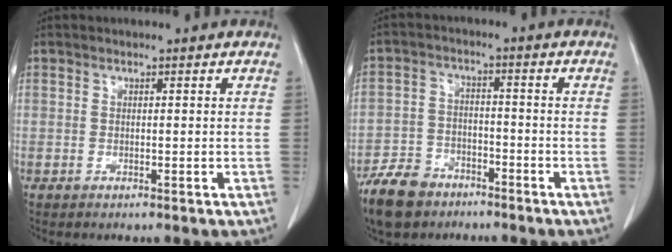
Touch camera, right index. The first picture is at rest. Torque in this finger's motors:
{"motor_torque": [0.01, -0.21, -0.30, -0.21]}